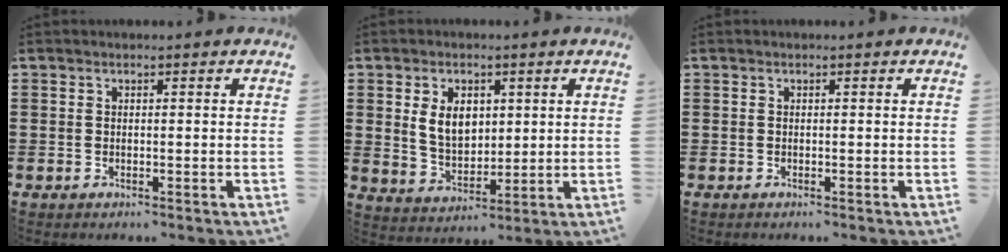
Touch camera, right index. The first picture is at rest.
{"total": 6.3, "force": [1.4, 4.3, 4.3], "torque": [-0.080, 0.008, 0.021]}
{"total": 0.0}